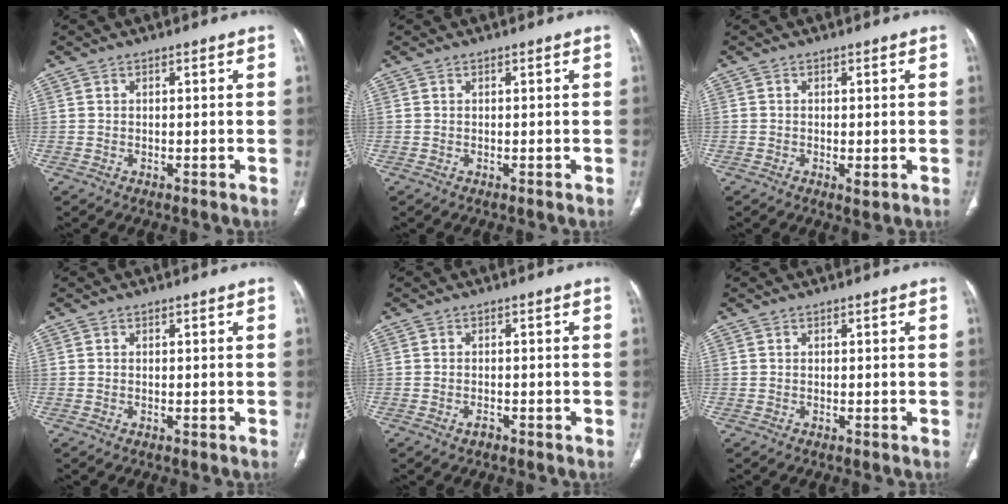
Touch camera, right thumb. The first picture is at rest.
{"total": 0.0}
{"total": 1.4, "force": [-0.4, 0.6, 1.2], "torque": [-0.021, -0.004, -0.004]}
{"total": 0.0}
{"total": 1.3, "force": [-0.8, 0.7, 0.7], "torque": [-0.014, 0.005, -0.013]}
{"total": 0.0}